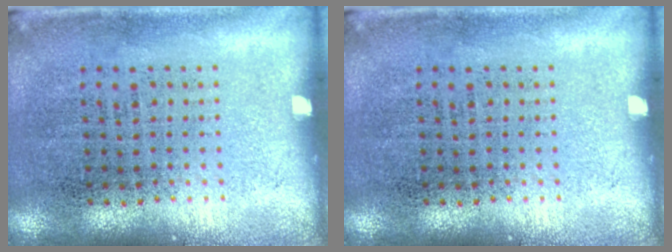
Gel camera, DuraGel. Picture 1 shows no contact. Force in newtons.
{"total": 0.0}